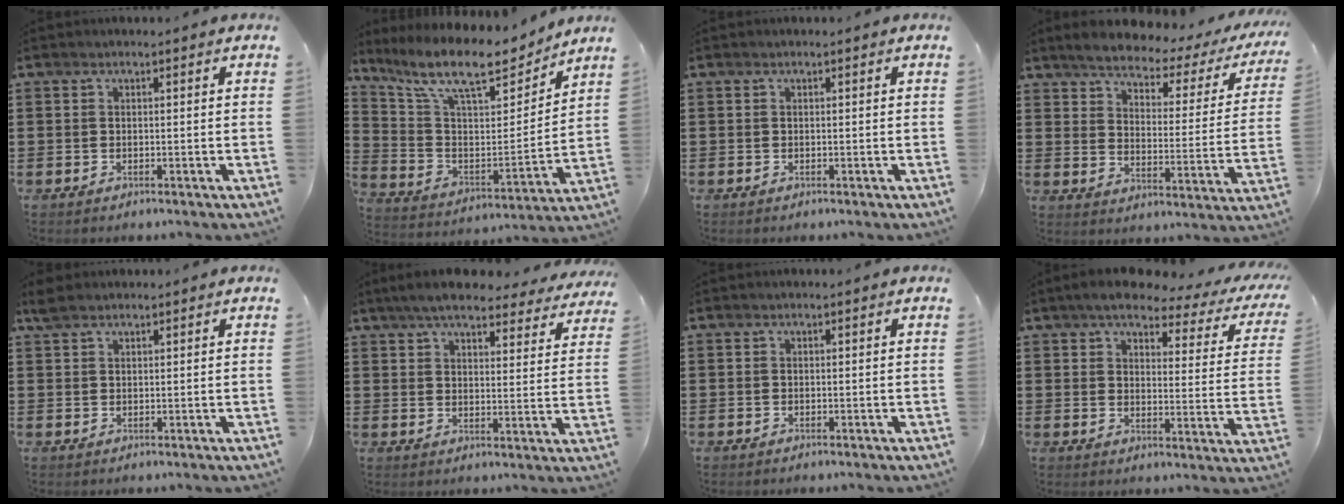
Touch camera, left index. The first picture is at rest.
{"total": 12.3, "force": [9.7, 2.9, 7.0], "torque": [-0.166, -0.053, 0.165]}
{"total": 0.0}
{"total": 3.9, "force": [3.5, 0.8, 1.6], "torque": [-0.053, -0.025, 0.052]}
{"total": 2.1, "force": [1.7, 0.7, 1.0], "torque": [-0.024, 0.003, 0.032]}
{"total": 6.5, "force": [5.8, 0.8, 2.7], "torque": [-0.066, -0.022, 0.101]}
{"total": 0.0}
{"total": 5.6, "force": [4.4, 1.3, 3.2], "torque": [-0.066, -0.023, 0.068]}